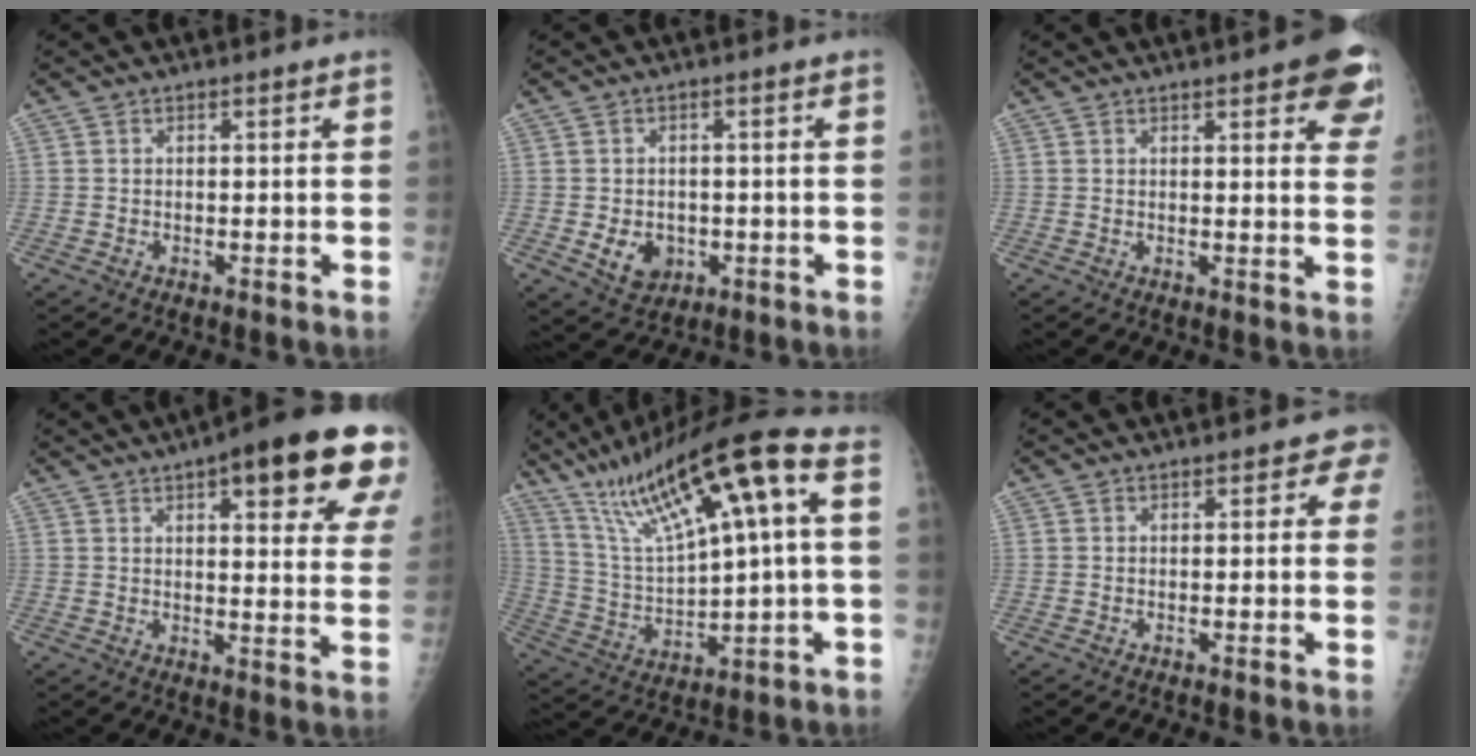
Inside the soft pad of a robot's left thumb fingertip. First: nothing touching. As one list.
[{"total": 5.8, "force": [-1.3, 4.7, 3.2], "torque": [-0.033, 0.001, -0.009]}, {"total": 11.1, "force": [6.2, 3.4, 8.6], "torque": [-0.072, -0.020, 0.065]}, {"total": 20.8, "force": [10.8, 5.9, 16.7], "torque": [-0.191, -0.024, 0.129]}, {"total": 20.9, "force": [8.1, 4.5, 18.7], "torque": [-0.324, 0.011, 0.154]}, {"total": 2.3, "force": [0.8, 1.5, 1.5], "torque": [0.010, 0.003, -0.002]}]